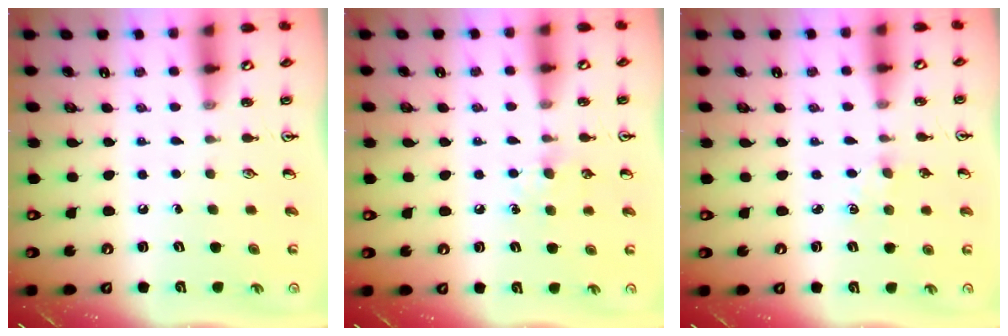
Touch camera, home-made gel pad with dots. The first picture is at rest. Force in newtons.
{"total": 6.6, "press": 6.6, "slide": 0.8}
{"total": 2.9, "press": 2.9, "slide": 0.3}